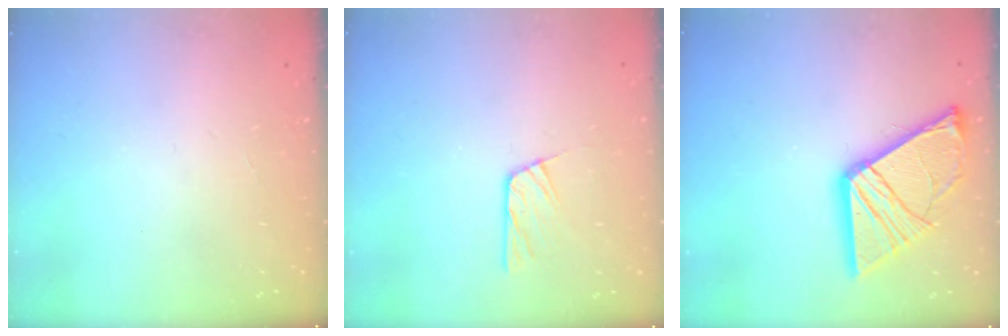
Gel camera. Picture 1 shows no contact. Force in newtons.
{"total": 7.9, "press": 7.9, "slide": 0.6}
{"total": 18.2, "press": 18.1, "slide": 2.0}